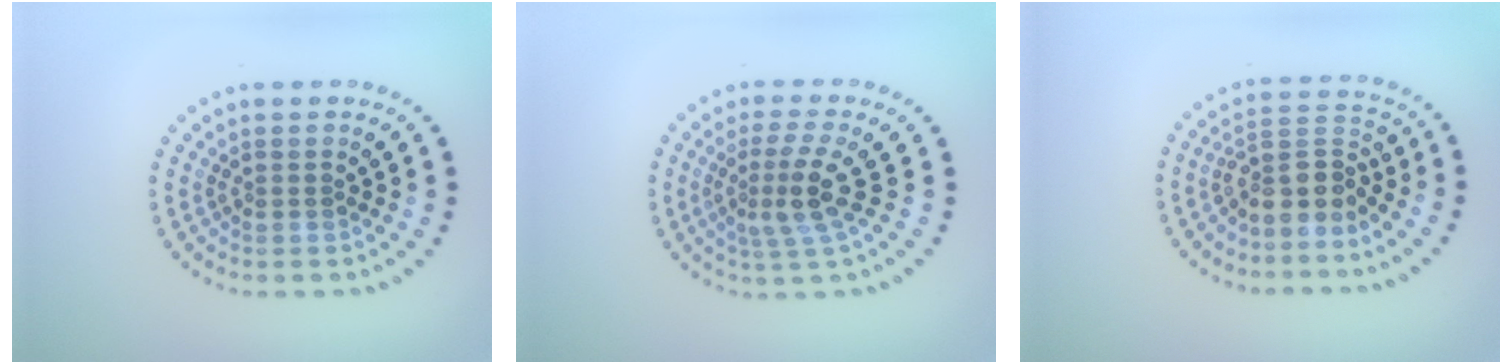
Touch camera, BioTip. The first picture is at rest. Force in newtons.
{"total": 3.4, "press": 2.7, "slide": 2.1}
{"total": 3.6, "press": 2.8, "slide": 2.2}